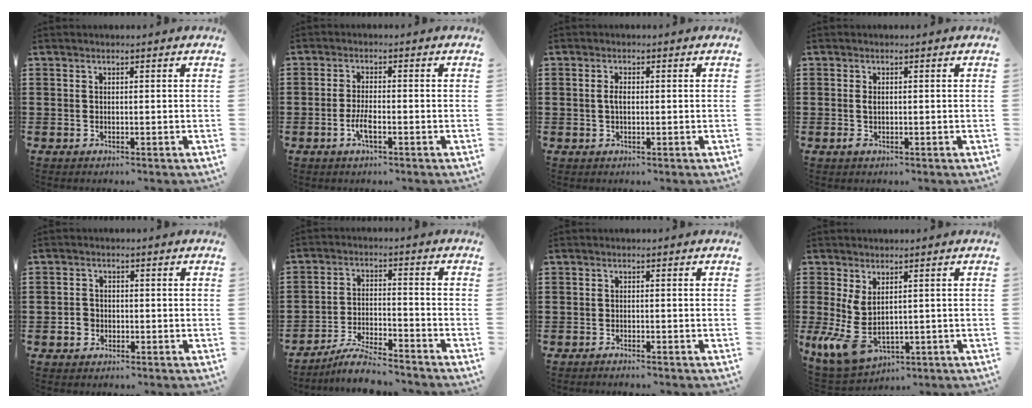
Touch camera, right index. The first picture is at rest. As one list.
[{"total": 3.2, "force": [-1.3, 0.9, 2.8], "torque": [-0.063, -0.004, -0.027]}, {"total": 1.8, "force": [0.0, 0.8, 1.6], "torque": [-0.033, 0.003, -0.002]}, {"total": 1.3, "force": [-0.1, 0.6, 1.2], "torque": [-0.024, 0.002, -0.002]}, {"total": 2.0, "force": [-0.8, 1.7, 0.7], "torque": [-0.018, 0.004, -0.017]}, {"total": 5.7, "force": [-5.4, 0.3, 1.8], "torque": [-0.045, 0.000, -0.107]}, {"total": 1.0, "force": [-1.0, 0.0, 0.1], "torque": [-0.004, 0.002, -0.020]}, {"total": 7.2, "force": [-0.3, 4.0, 6.1], "torque": [-0.160, -0.016, -0.006]}]